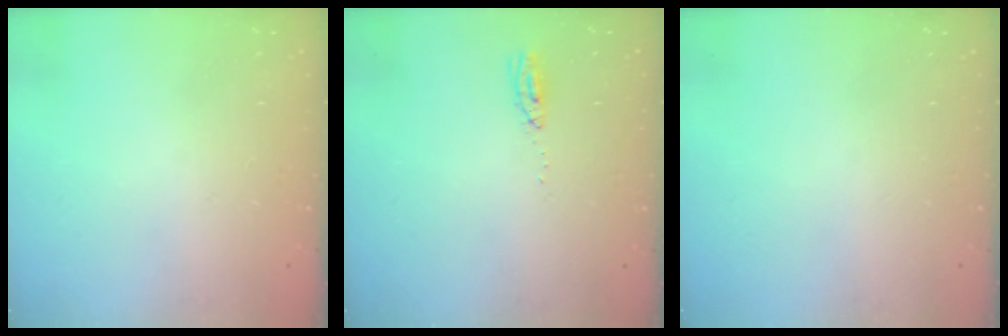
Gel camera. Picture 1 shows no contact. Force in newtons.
{"total": 3.6, "press": 3.4, "slide": 1.3}
{"total": 0.0}